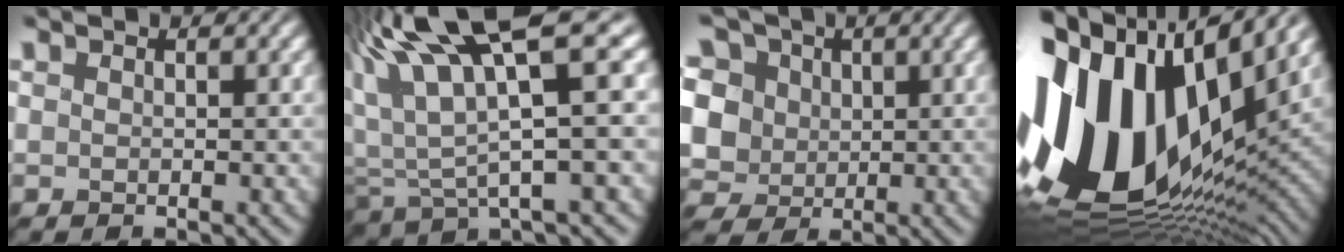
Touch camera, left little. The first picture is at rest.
{"total": 12.7, "force": [6.2, 2.9, 10.7], "torque": [-0.223, 0.007, 0.120]}
{"total": 14.4, "force": [3.9, 11.7, 7.4], "torque": [-0.183, 0.031, 0.049]}
{"total": 18.0, "force": [1.7, 11.2, 14.0], "torque": [-0.288, 0.011, 0.019]}